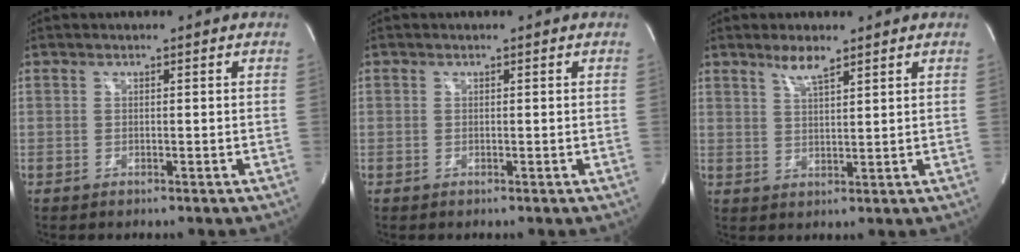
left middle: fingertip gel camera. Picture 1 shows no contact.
{"total": 0.0}
{"total": 3.6, "force": [2.7, 0.4, 2.3], "torque": [-0.049, -0.002, 0.054]}